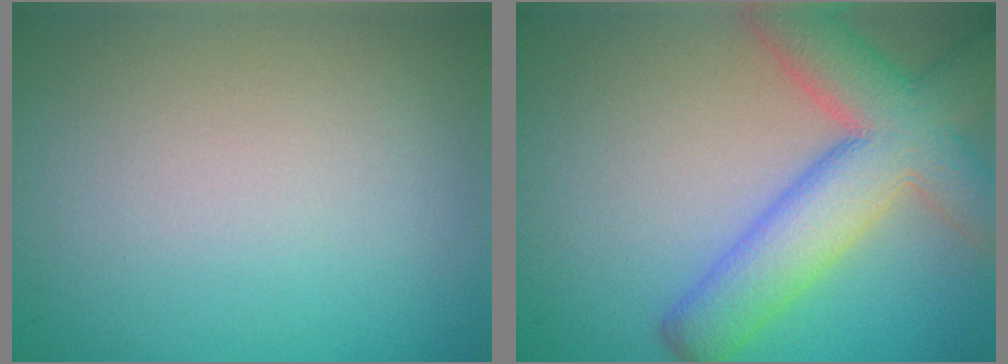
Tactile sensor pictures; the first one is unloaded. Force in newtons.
{"total": 8.4, "press": 8.4, "slide": 0.4}